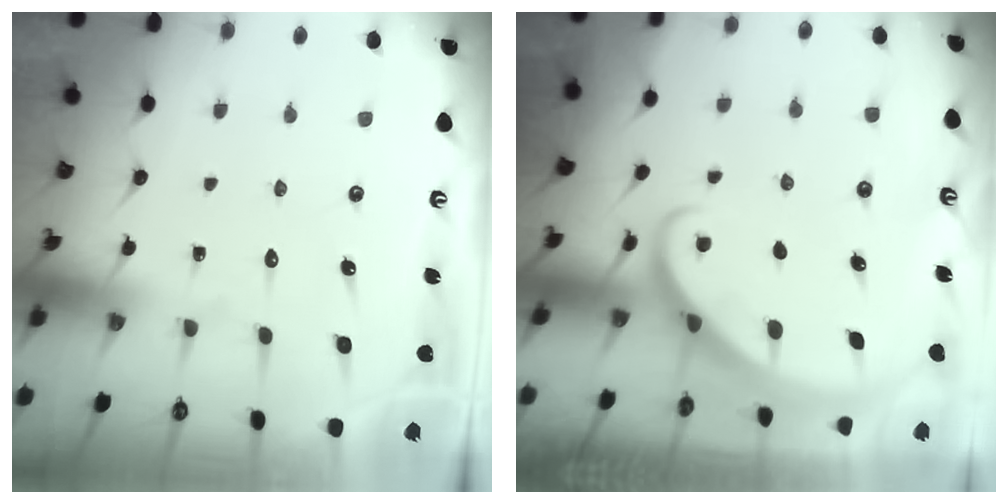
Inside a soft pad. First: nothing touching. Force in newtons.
{"total": 2.8, "press": 2.8, "slide": 0.2}